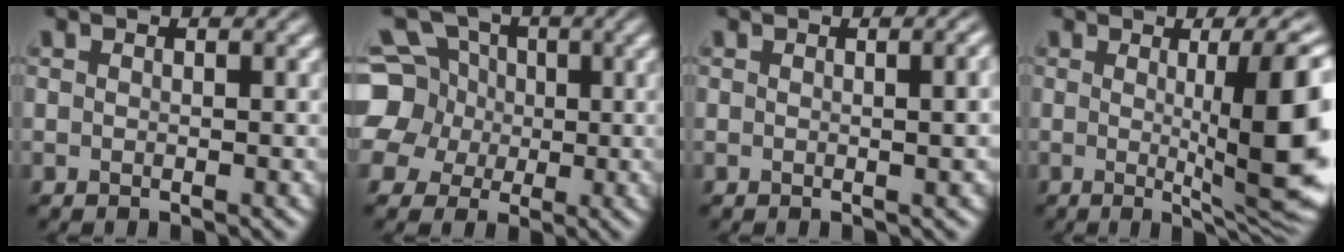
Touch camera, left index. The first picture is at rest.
{"total": 10.6, "force": [1.8, 9.6, 4.4], "torque": [-0.116, 0.036, 0.007]}
{"total": 2.7, "force": [0.2, 0.9, 2.5], "torque": [-0.016, 0.008, 0.001]}
{"total": 12.1, "force": [0.4, 2.9, 11.8], "torque": [-0.134, -0.004, 0.014]}